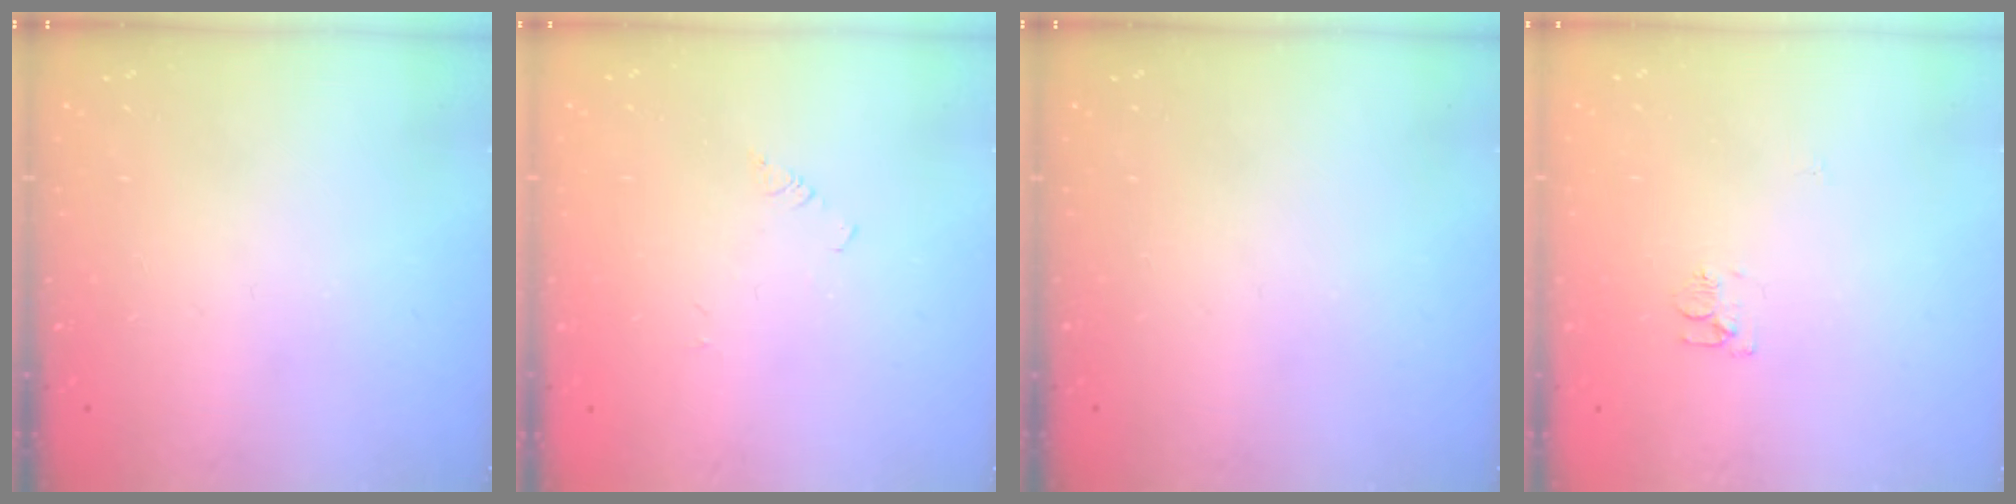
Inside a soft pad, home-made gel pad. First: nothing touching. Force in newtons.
{"total": 1.0, "press": 0.9, "slide": 0.2}
{"total": 0.0}
{"total": 5.5, "press": 5.5, "slide": 0.4}